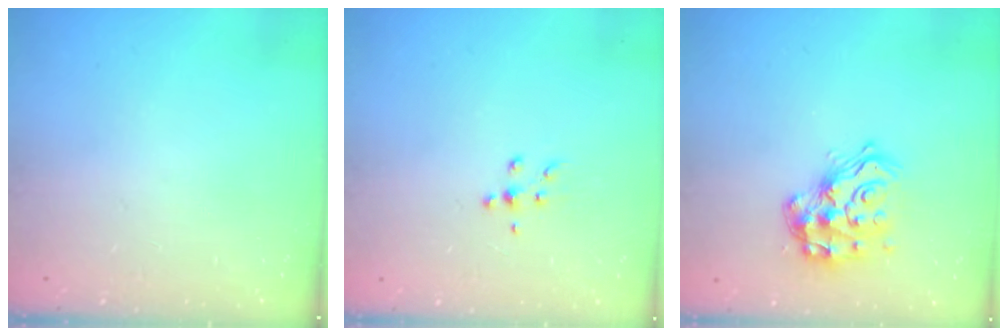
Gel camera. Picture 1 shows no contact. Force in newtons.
{"total": 5.2, "press": 5.1, "slide": 0.9}
{"total": 15.5, "press": 15.4, "slide": 1.0}